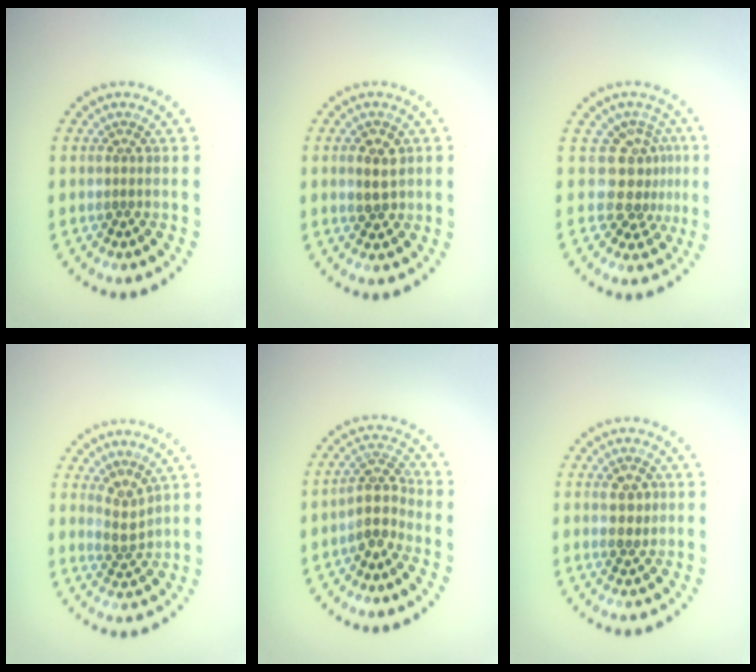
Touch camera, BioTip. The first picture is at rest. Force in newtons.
{"total": 2.5, "press": 2.4, "slide": 0.6}
{"total": 3.5, "press": 2.5, "slide": 2.5}
{"total": 1.7, "press": 1.4, "slide": 1.1}
{"total": 2.8, "press": 2.3, "slide": 1.6}
{"total": 2.1, "press": 2.1, "slide": 0.2}